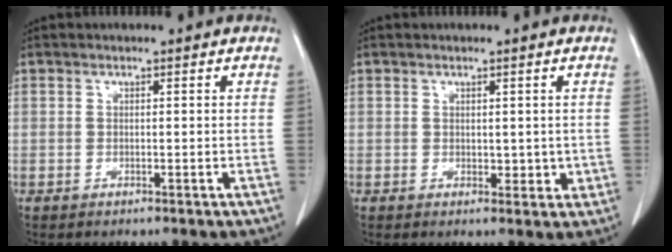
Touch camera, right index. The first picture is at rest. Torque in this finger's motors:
{"motor_torque": [-0.10, 0.11, 0.11, 0.01]}